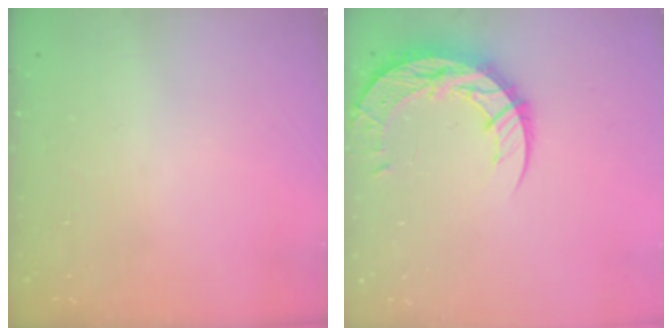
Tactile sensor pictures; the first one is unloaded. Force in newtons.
{"total": 13.9, "press": 13.8, "slide": 1.0}